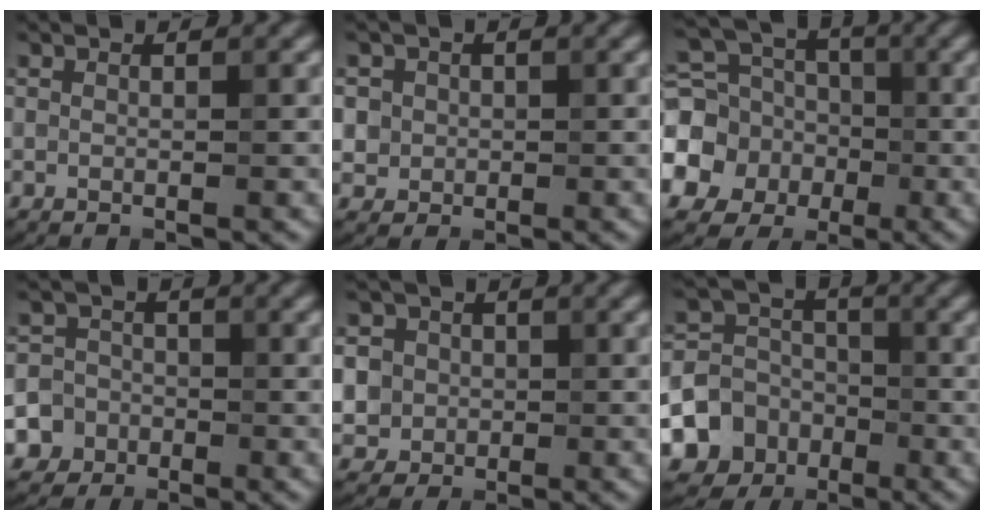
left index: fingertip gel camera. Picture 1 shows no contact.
{"total": 2.8, "force": [0.4, 2.7, 0.7], "torque": [0.001, 0.009, 0.007]}
{"total": 11.5, "force": [-3.0, 10.2, 4.4], "torque": [-0.121, -0.019, -0.079]}
{"total": 6.4, "force": [-3.2, 5.4, 0.9], "torque": [-0.001, -0.008, -0.074]}
{"total": 6.7, "force": [0.3, 6.4, 2.2], "torque": [-0.048, 0.025, -0.015]}
{"total": 7.9, "force": [-3.4, 6.8, 1.8], "torque": [-0.017, -0.012, -0.082]}